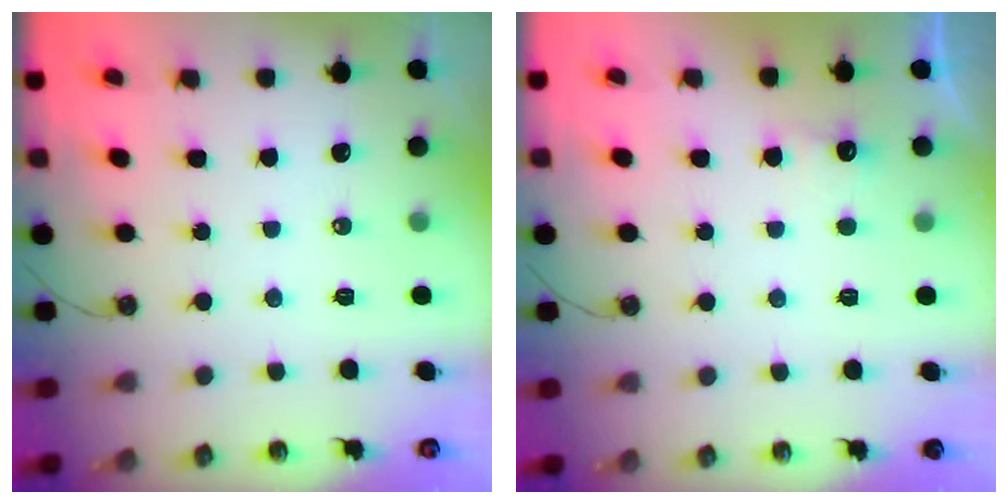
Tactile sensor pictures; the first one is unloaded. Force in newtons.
{"total": 4.0, "press": 3.9, "slide": 1.0}